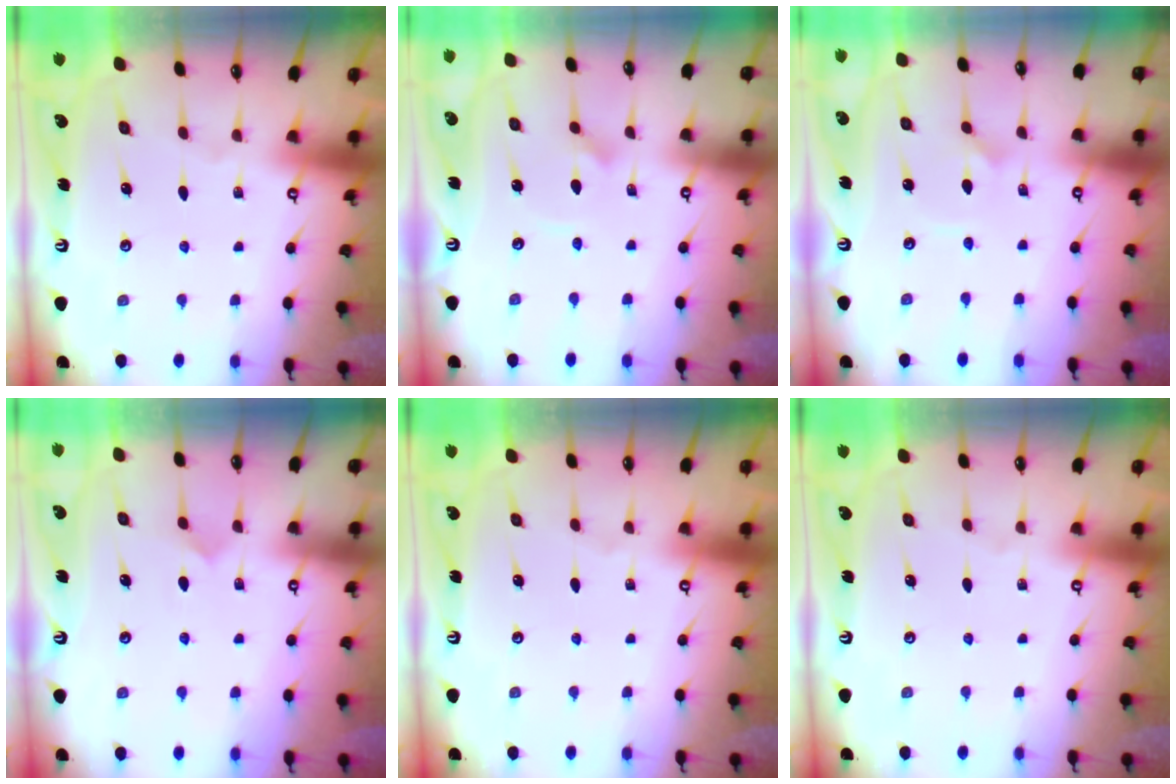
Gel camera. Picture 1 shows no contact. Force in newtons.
{"total": 2.9, "press": 2.9, "slide": 0.3}
{"total": 2.2, "press": 2.2, "slide": 0.4}
{"total": 4.6, "press": 4.6, "slide": 0.4}
{"total": 0.0}
{"total": 0.0}